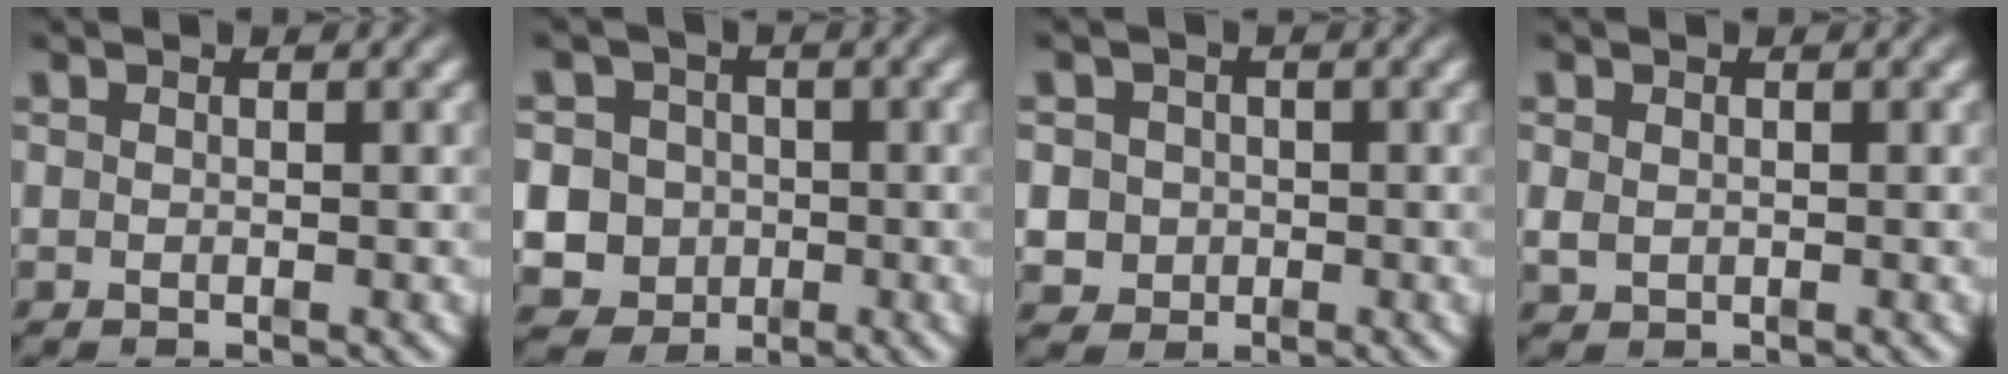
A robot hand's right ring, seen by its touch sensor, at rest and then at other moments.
{"total": 12.4, "force": [-2.3, 11.7, 3.6], "torque": [-0.099, -0.049, -0.040]}
{"total": 5.1, "force": [-0.7, 4.8, 1.5], "torque": [-0.033, -0.012, -0.010]}
{"total": 0.7, "force": [-0.2, 0.6, 0.3], "torque": [-0.014, -0.009, 0.006]}